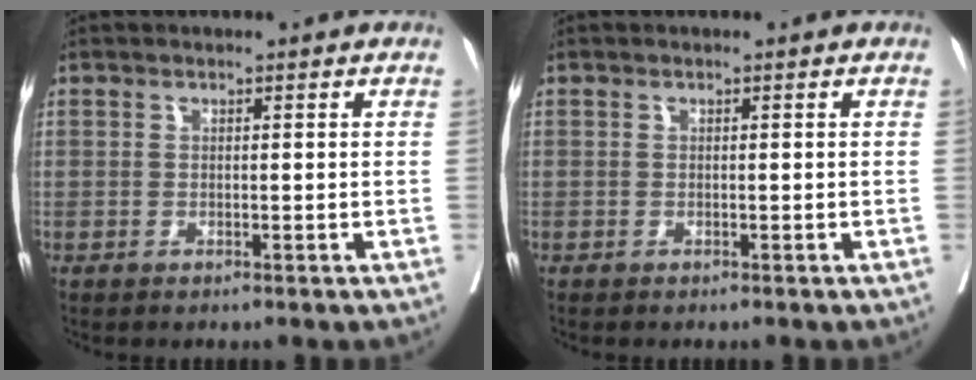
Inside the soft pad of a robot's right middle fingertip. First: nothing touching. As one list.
[{"total": 0.0}]